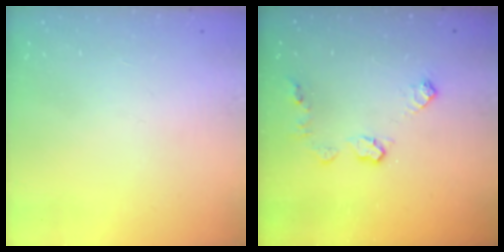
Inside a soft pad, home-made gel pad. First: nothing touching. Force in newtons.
{"total": 8.3, "press": 8.3, "slide": 0.2}